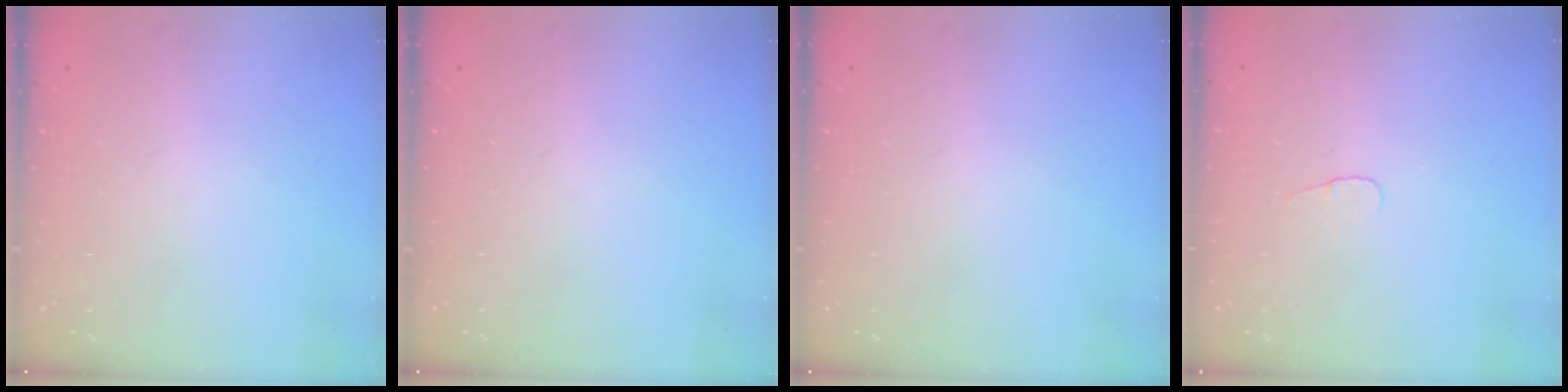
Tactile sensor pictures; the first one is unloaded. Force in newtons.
{"total": 0.0}
{"total": 0.0}
{"total": 3.4, "press": 3.3, "slide": 0.4}